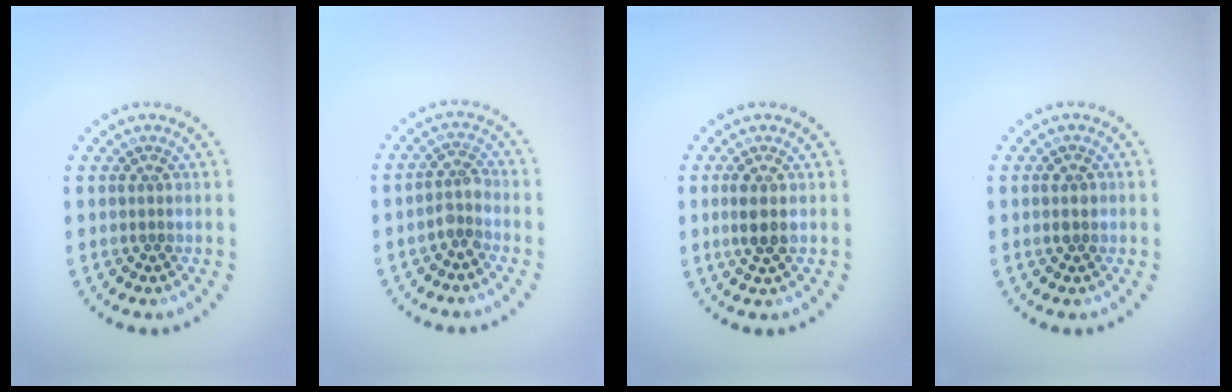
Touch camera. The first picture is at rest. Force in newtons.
{"total": 1.9, "press": 1.3, "slide": 1.3}
{"total": 1.9, "press": 1.7, "slide": 0.8}
{"total": 1.1, "press": 1.1, "slide": 0.2}